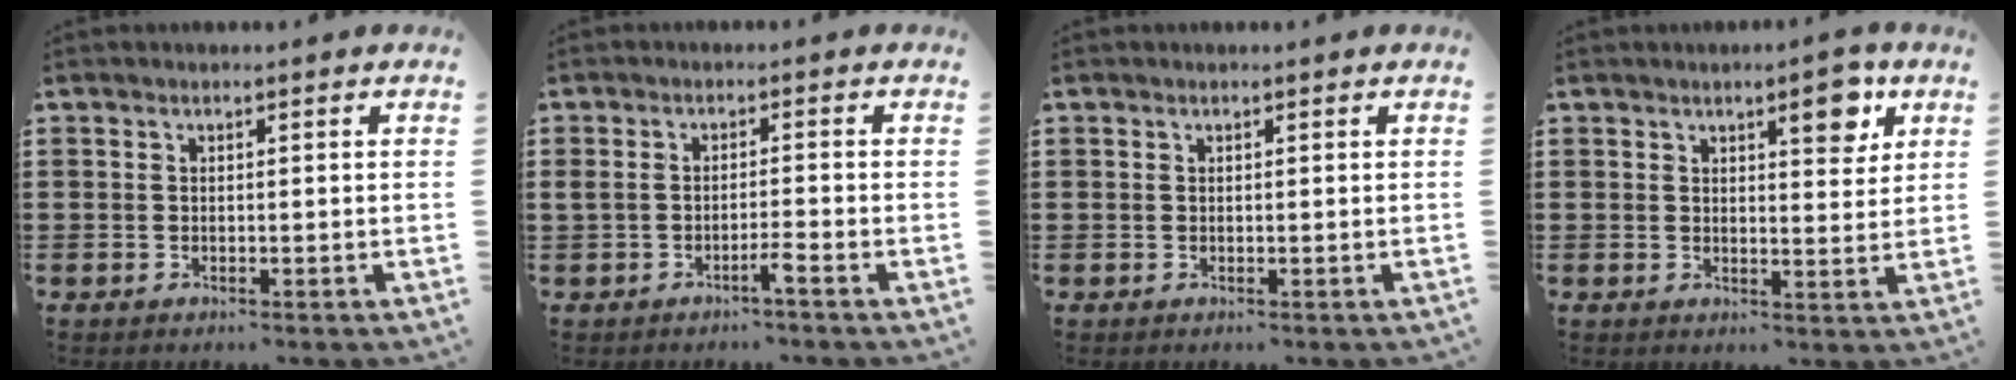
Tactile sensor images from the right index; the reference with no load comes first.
{"total": 2.1, "force": [-1.5, 0.0, 1.4], "torque": [-0.026, 0.000, -0.029]}
{"total": 0.5, "force": [0.2, 0.5, -0.1], "torque": [0.001, 0.005, 0.003]}
{"total": 5.9, "force": [3.7, 2.0, 4.2], "torque": [-0.060, -0.004, 0.056]}